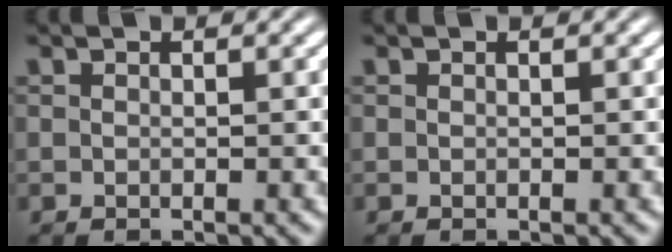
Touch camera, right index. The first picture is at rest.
{"total": 0.0}